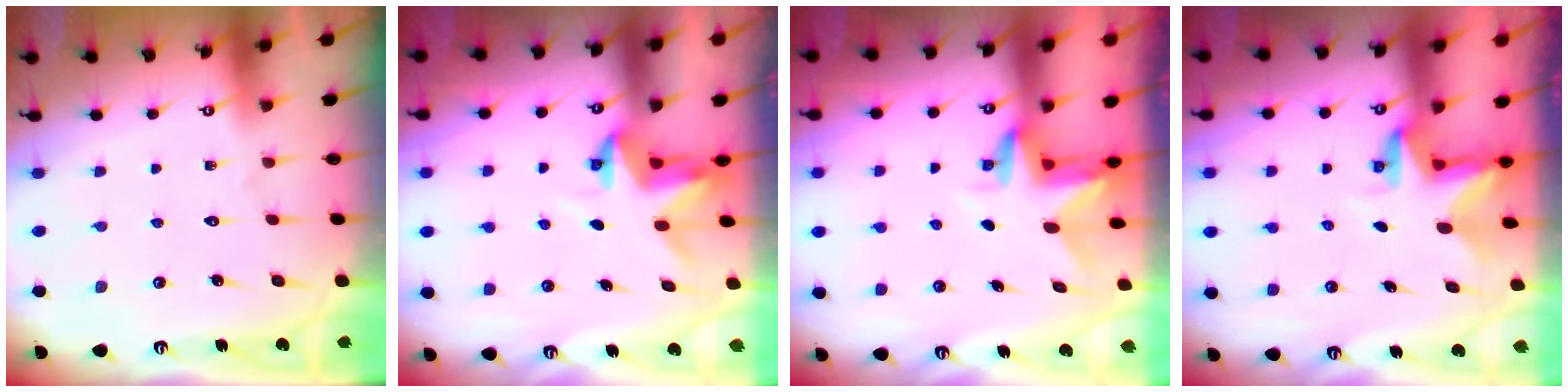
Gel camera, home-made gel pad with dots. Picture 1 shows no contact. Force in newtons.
{"total": 3.7, "press": 3.7, "slide": 0.3}
{"total": 3.2, "press": 3.2, "slide": 0.2}
{"total": 2.9, "press": 2.9, "slide": 0.1}